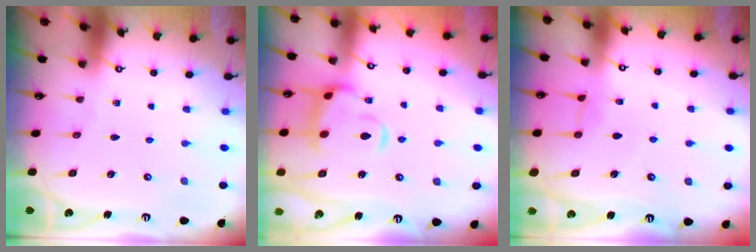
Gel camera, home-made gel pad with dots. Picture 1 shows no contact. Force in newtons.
{"total": 6.3, "press": 6.1, "slide": 1.5}
{"total": 1.0, "press": 0.7, "slide": 0.7}